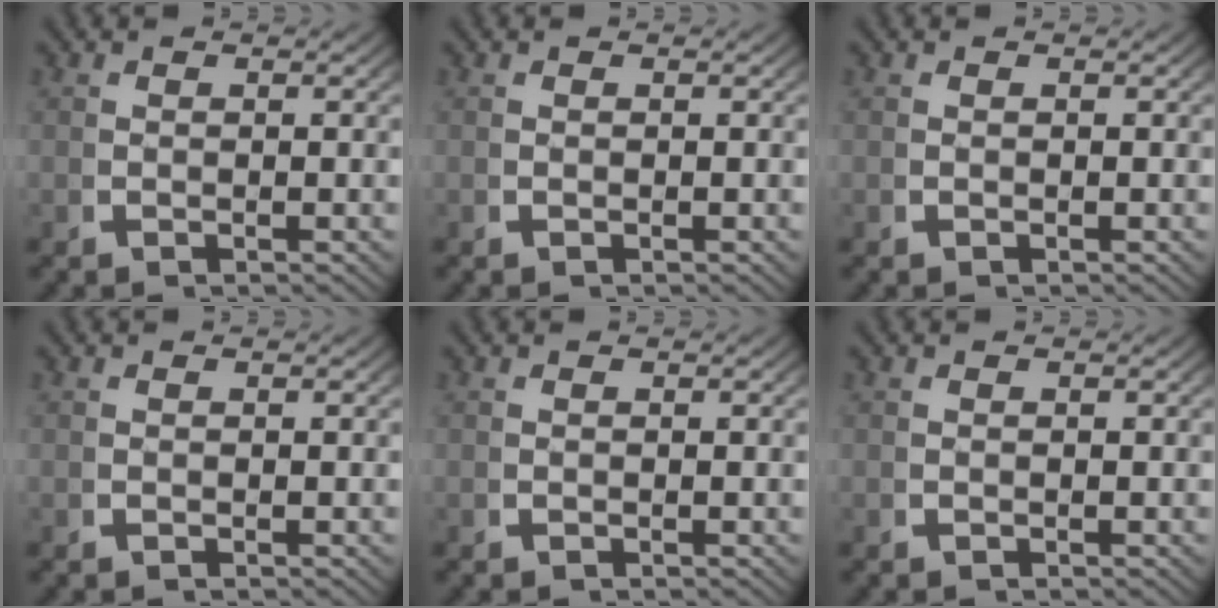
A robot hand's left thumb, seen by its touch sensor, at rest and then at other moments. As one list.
[{"total": 0.0}, {"total": 0.0}, {"total": 0.0}, {"total": 0.0}, {"total": 0.0}]